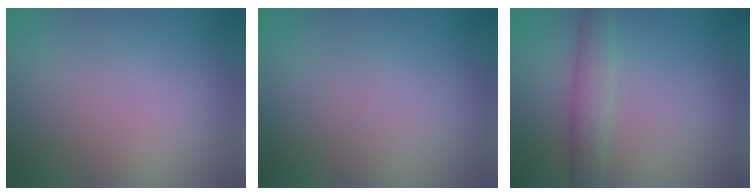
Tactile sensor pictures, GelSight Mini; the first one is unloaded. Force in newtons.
{"total": 0.0}
{"total": 2.9, "press": 2.9, "slide": 0.0}